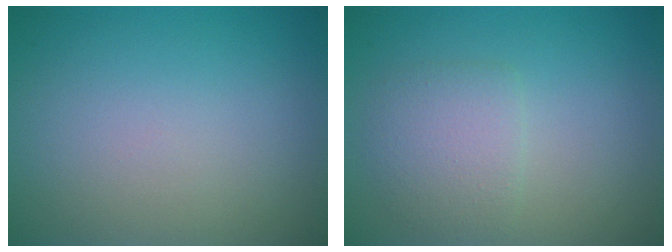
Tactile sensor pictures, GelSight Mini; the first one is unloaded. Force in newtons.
{"total": 2.8, "press": 2.8, "slide": 0.1}